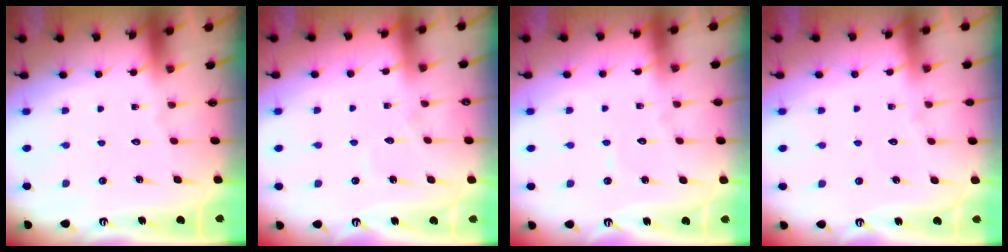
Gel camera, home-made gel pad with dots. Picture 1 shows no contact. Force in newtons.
{"total": 4.5, "press": 4.5, "slide": 0.4}
{"total": 3.4, "press": 3.4, "slide": 0.3}
{"total": 2.8, "press": 2.8, "slide": 0.4}